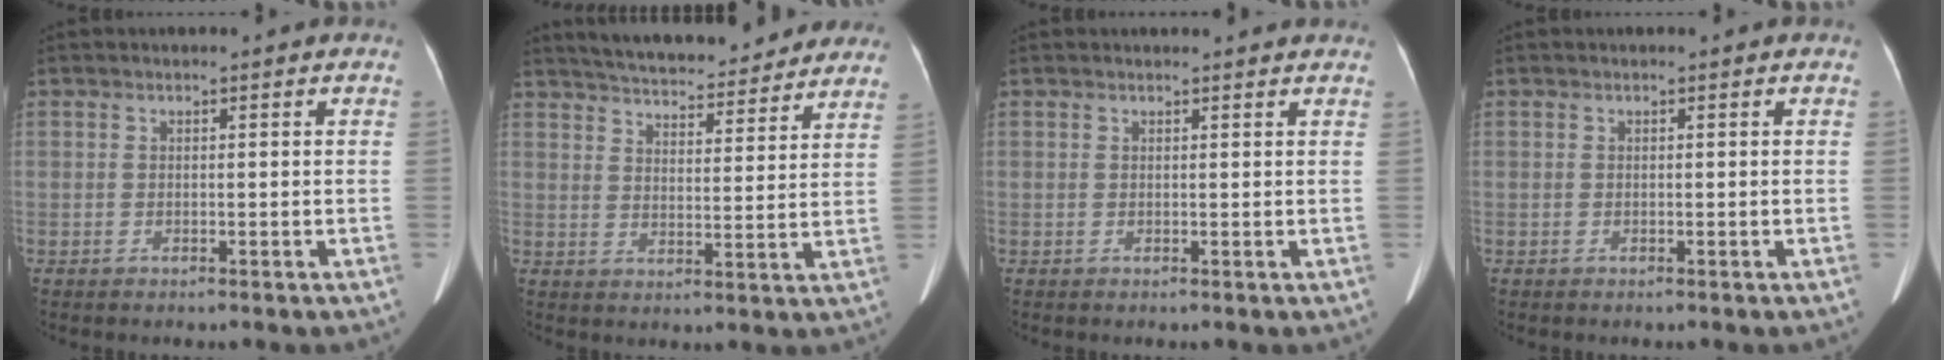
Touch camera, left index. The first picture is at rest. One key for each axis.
{"total": 20.3, "fx": 18.4, "fy": 4.2, "fz": 7.4, "tx": -0.113, "ty": 0.009, "tz": 0.243}
{"total": 3.4, "fx": 3.3, "fy": 0.4, "fz": 0.7, "tx": -0.013, "ty": 0.013, "tz": 0.032}
{"total": 0.0}